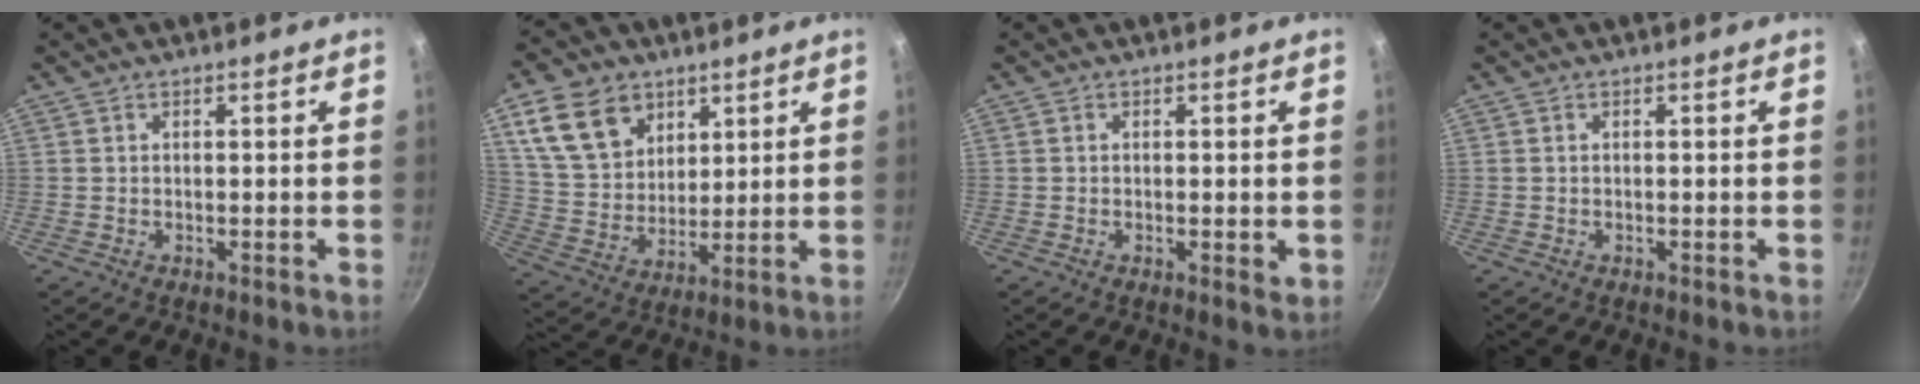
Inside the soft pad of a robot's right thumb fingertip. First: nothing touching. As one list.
[{"total": 14.7, "force": [7.2, 10.6, 7.1], "torque": [-0.104, -0.022, 0.144]}, {"total": 1.5, "force": [-0.2, 0.3, 1.4], "torque": [-0.023, -0.005, -0.005]}, {"total": 0.0}]